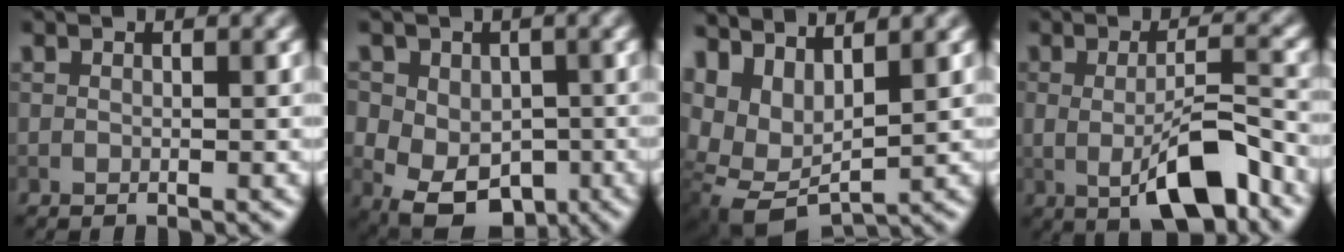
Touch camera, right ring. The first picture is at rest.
{"total": 8.7, "force": [-1.3, 6.9, 5.1], "torque": [-0.065, -0.005, -0.035]}
{"total": 7.8, "force": [2.2, 4.8, 5.7], "torque": [-0.133, -0.010, 0.053]}
{"total": 6.5, "force": [-1.7, 2.1, 5.9], "torque": [-0.102, -0.003, -0.027]}